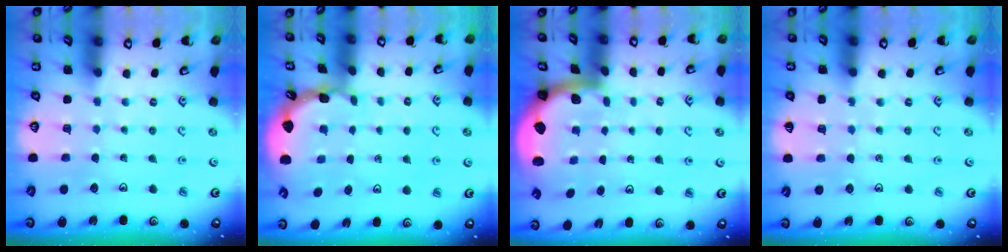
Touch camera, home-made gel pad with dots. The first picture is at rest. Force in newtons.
{"total": 1.8, "press": 1.8, "slide": 0.1}
{"total": 1.9, "press": 1.9, "slide": 0.3}
{"total": 4.5, "press": 4.3, "slide": 1.3}